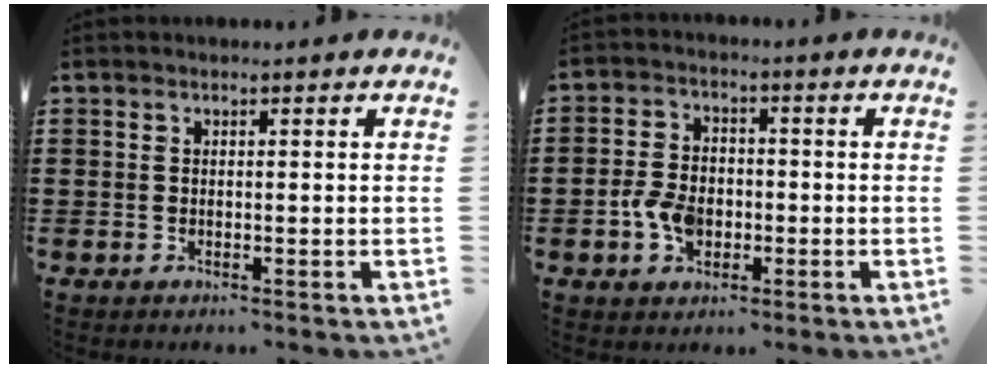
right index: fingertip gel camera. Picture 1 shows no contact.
{"total": 5.4, "force": [-1.5, 3.8, 3.6], "torque": [-0.088, 0.003, -0.031]}